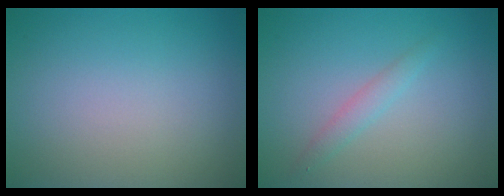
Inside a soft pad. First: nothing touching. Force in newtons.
{"total": 1.4, "press": 1.4, "slide": 0.0}